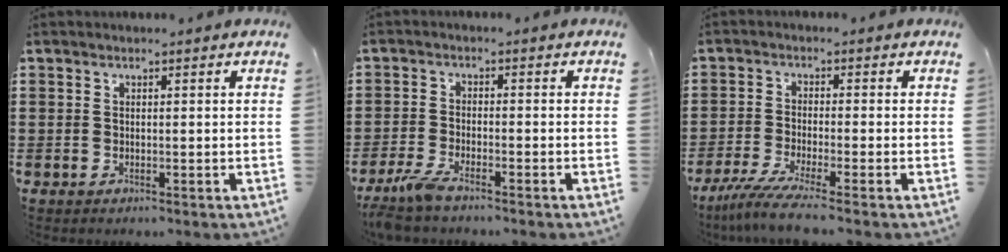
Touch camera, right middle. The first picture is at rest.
{"total": 3.6, "force": [-3.0, 0.3, 2.1], "torque": [-0.065, -0.012, -0.063]}
{"total": 5.0, "force": [-3.7, -0.3, 3.4], "torque": [-0.085, -0.026, -0.076]}